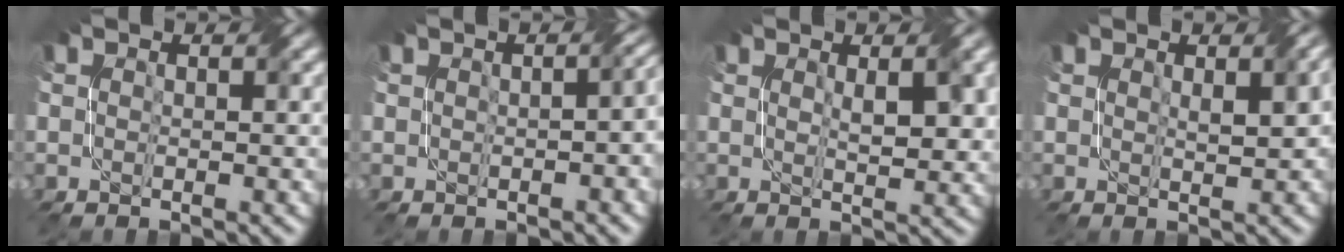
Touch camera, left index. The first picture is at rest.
{"total": 4.4, "force": [-0.2, 2.3, 3.7], "torque": [-0.018, 0.007, 0.004]}
{"total": 3.1, "force": [1.2, 0.7, 2.8], "torque": [-0.040, 0.005, 0.027]}
{"total": 2.2, "force": [0.9, 0.6, 2.0], "torque": [-0.025, 0.008, 0.023]}